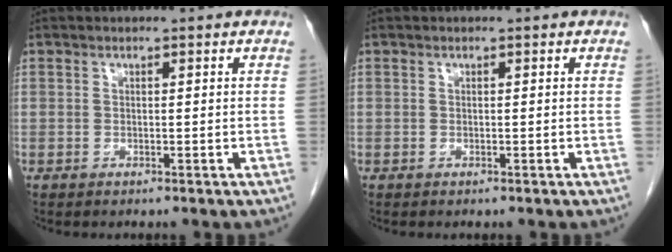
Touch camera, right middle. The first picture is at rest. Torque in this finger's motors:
{"motor_torque": [-0.19, -0.28, -0.05, 0.00]}